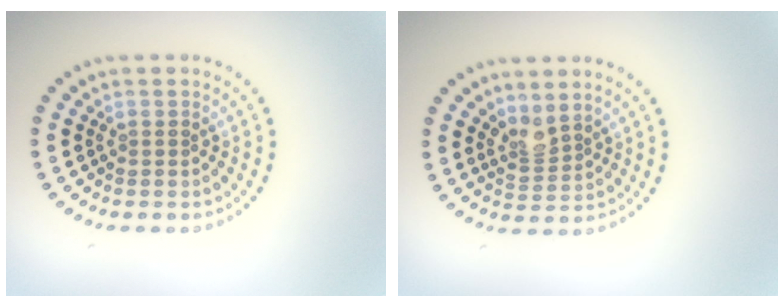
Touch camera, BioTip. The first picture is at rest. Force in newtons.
{"total": 2.0, "press": 1.5, "slide": 1.3}